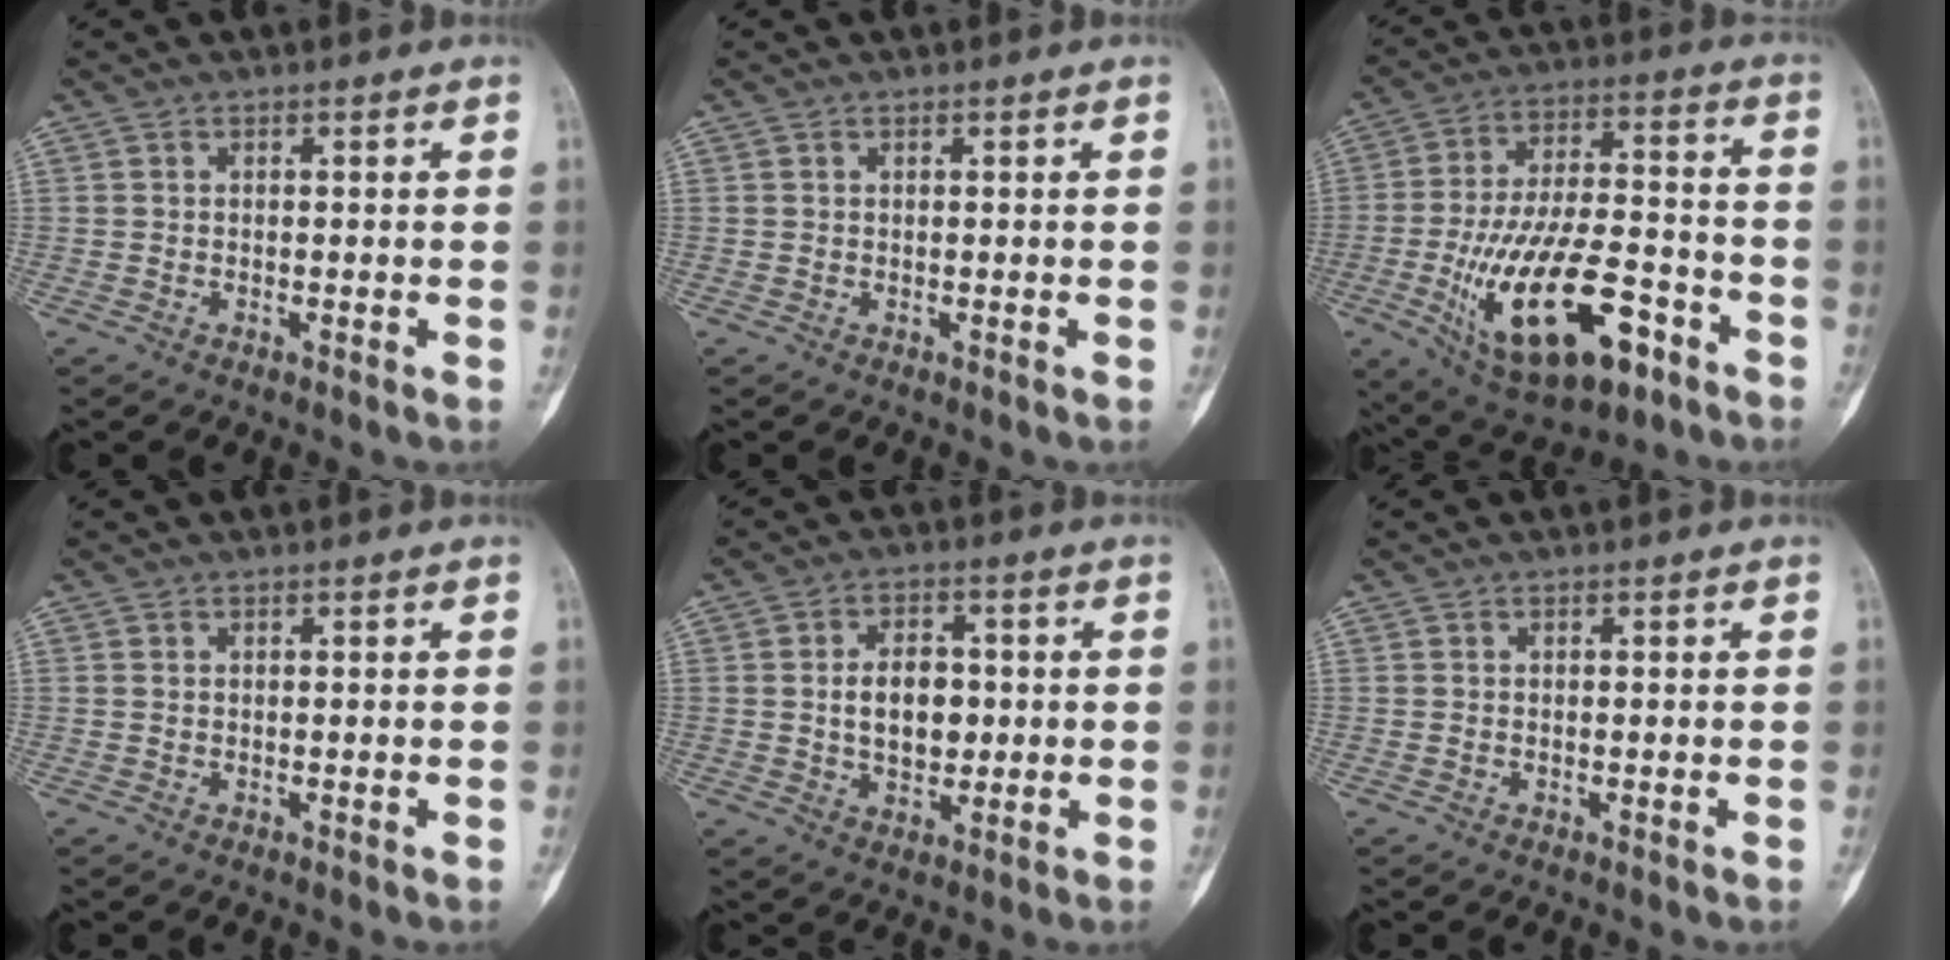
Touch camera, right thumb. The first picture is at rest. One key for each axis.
{"total": 0.0}
{"total": 22.6, "fx": -8.9, "fy": 10.2, "fz": 18.1, "tx": -0.311, "ty": 0.037, "tz": -0.133}
{"total": 0.0}
{"total": 8.1, "fx": 0.2, "fy": 5.4, "fz": 6.0, "tx": -0.074, "ty": 0.004, "tz": 0.006}
{"total": 0.0}